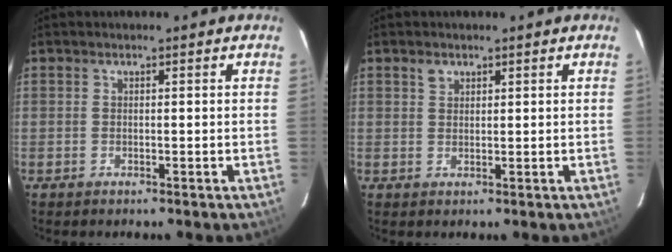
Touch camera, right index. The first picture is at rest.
{"total": 1.6, "force": [1.0, 1.1, 0.5], "torque": [-0.008, 0.003, 0.019]}